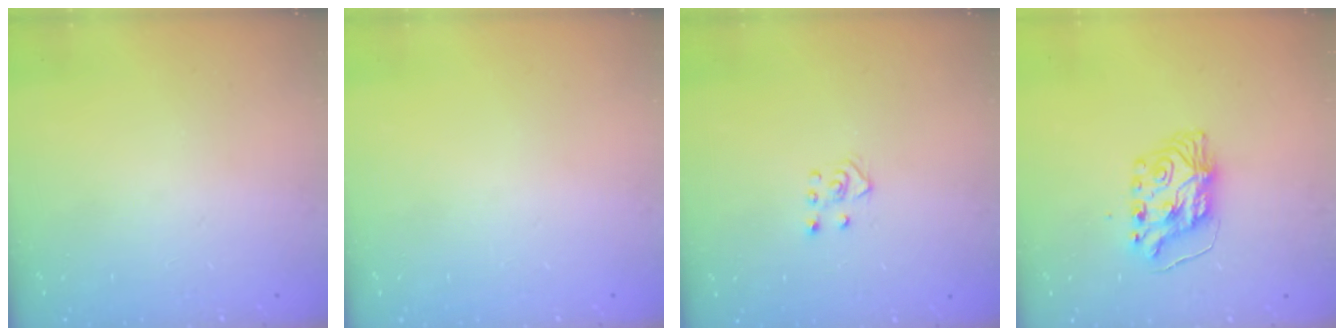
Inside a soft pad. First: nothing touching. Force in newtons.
{"total": 0.0}
{"total": 4.3, "press": 4.2, "slide": 0.5}
{"total": 9.3, "press": 9.3, "slide": 0.9}